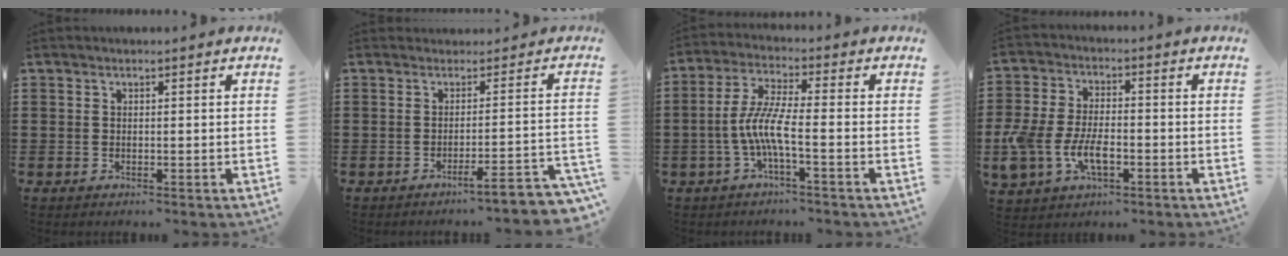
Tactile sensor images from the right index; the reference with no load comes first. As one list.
[{"total": 2.4, "force": [-1.9, -0.1, 1.4], "torque": [-0.028, -0.007, -0.038]}, {"total": 6.7, "force": [-2.2, 0.9, 6.2], "torque": [-0.149, -0.013, -0.053]}, {"total": 7.9, "force": [-2.7, 4.4, 6.0], "torque": [-0.142, -0.002, -0.054]}]